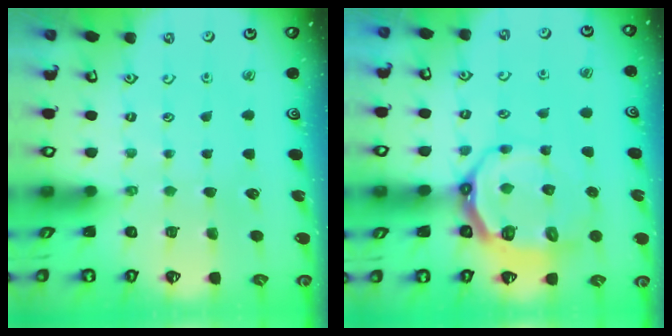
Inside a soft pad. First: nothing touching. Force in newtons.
{"total": 10.2, "press": 9.4, "slide": 4.0}